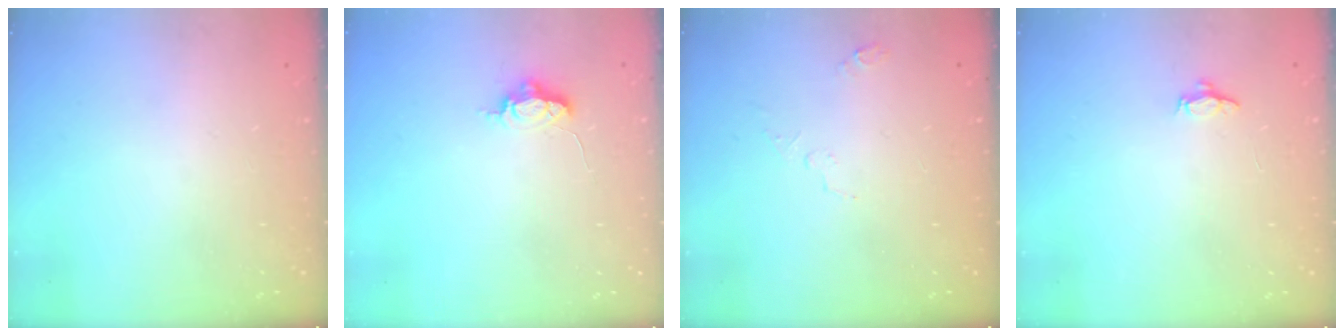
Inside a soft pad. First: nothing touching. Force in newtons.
{"total": 5.3, "press": 5.3, "slide": 0.4}
{"total": 5.1, "press": 3.0, "slide": 4.1}
{"total": 3.6, "press": 3.5, "slide": 0.3}